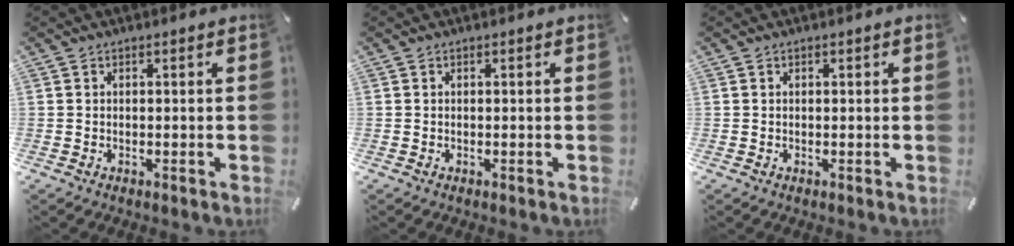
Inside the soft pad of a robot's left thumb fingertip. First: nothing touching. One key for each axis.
{"total": 0.0}
{"total": 0.0}